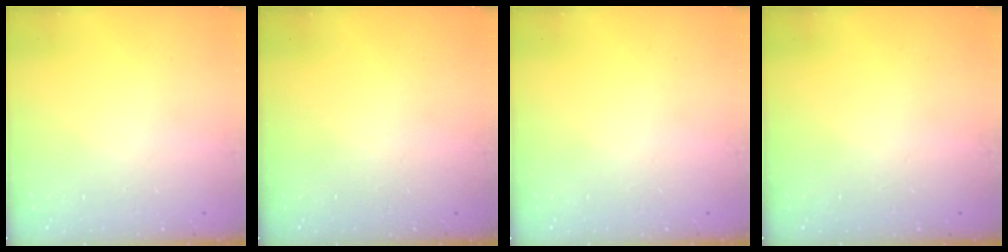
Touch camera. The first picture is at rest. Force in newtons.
{"total": 0.0}
{"total": 0.0}
{"total": 0.0}